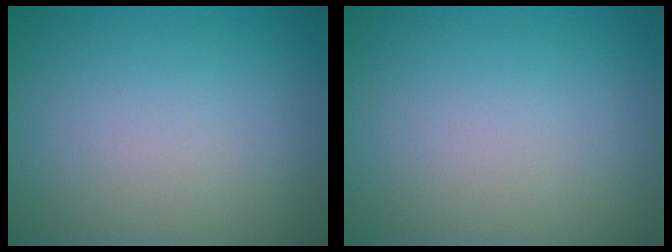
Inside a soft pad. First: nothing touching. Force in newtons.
{"total": 0.0}